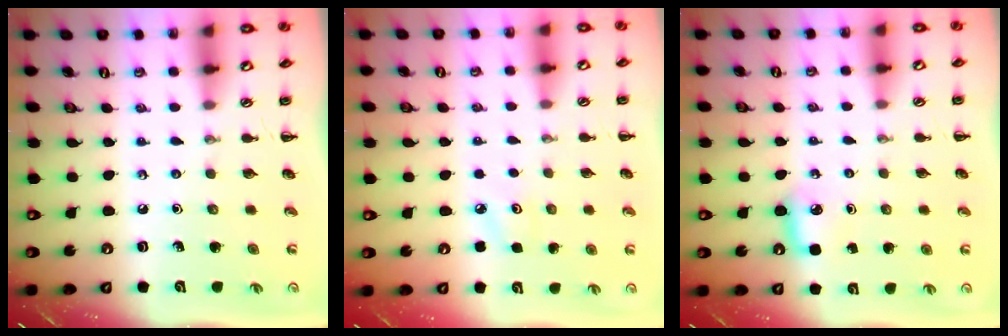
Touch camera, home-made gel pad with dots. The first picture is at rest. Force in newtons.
{"total": 5.4, "press": 5.2, "slide": 1.7}
{"total": 4.9, "press": 4.6, "slide": 1.7}